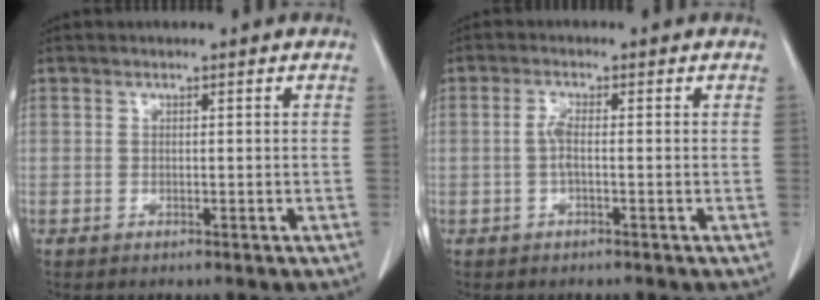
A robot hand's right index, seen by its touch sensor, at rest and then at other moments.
{"total": 2.1, "force": [-0.3, 0.2, 2.1], "torque": [-0.043, 0.002, -0.007]}